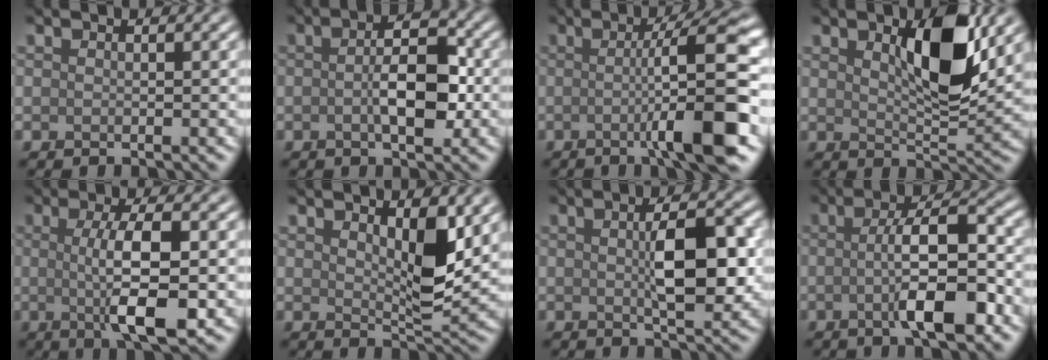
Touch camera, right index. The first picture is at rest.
{"total": 5.0, "force": [-0.6, 2.1, 4.5], "torque": [-0.076, 0.005, -0.015]}
{"total": 9.2, "force": [-1.2, 1.3, 9.0], "torque": [-0.118, 0.004, -0.026]}
{"total": 6.1, "force": [2.2, 2.2, 5.2], "torque": [-0.087, -0.002, 0.037]}
{"total": 6.5, "force": [-0.4, 1.6, 6.3], "torque": [-0.110, -0.005, -0.004]}
{"total": 4.3, "force": [1.6, 1.6, 3.7], "torque": [-0.059, -0.008, 0.028]}
{"total": 5.8, "force": [0.3, 2.2, 5.3], "torque": [-0.088, 0.002, 0.007]}
{"total": 7.2, "force": [-1.8, 1.8, 6.8], "torque": [-0.108, 0.008, -0.033]}